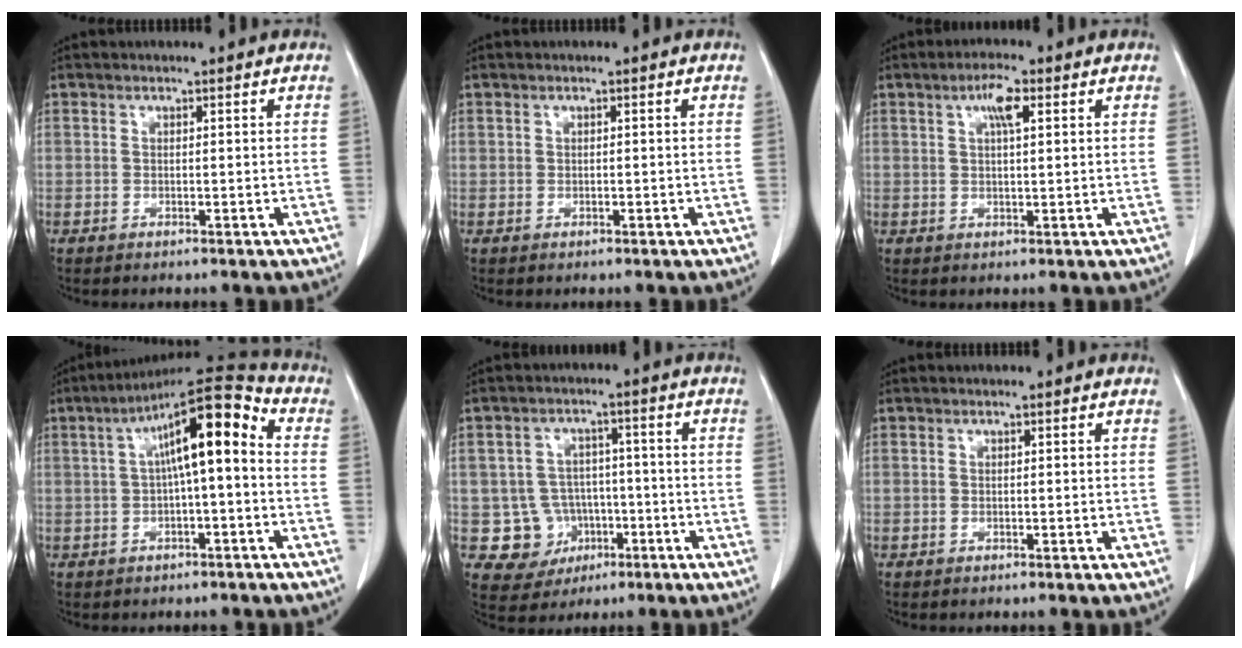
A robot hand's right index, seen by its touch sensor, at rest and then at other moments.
{"total": 0.0}
{"total": 3.8, "force": [1.6, 0.7, 3.4], "torque": [-0.065, 0.005, 0.028]}
{"total": 11.9, "force": [1.4, 2.2, 11.6], "torque": [-0.184, 0.046, 0.018]}
{"total": 8.1, "force": [-1.9, 7.7, 1.4], "torque": [-0.025, 0.017, -0.019]}
{"total": 0.0}